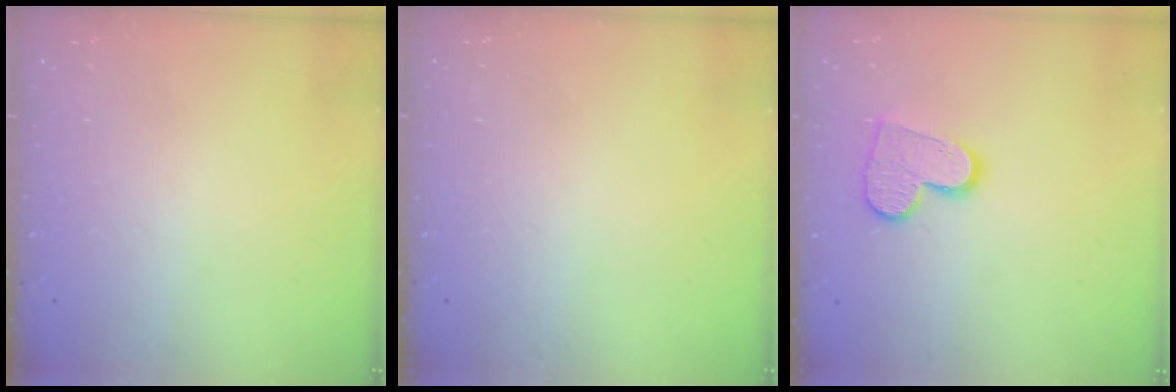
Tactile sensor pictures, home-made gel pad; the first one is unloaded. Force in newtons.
{"total": 0.0}
{"total": 11.2, "press": 11.2, "slide": 0.9}